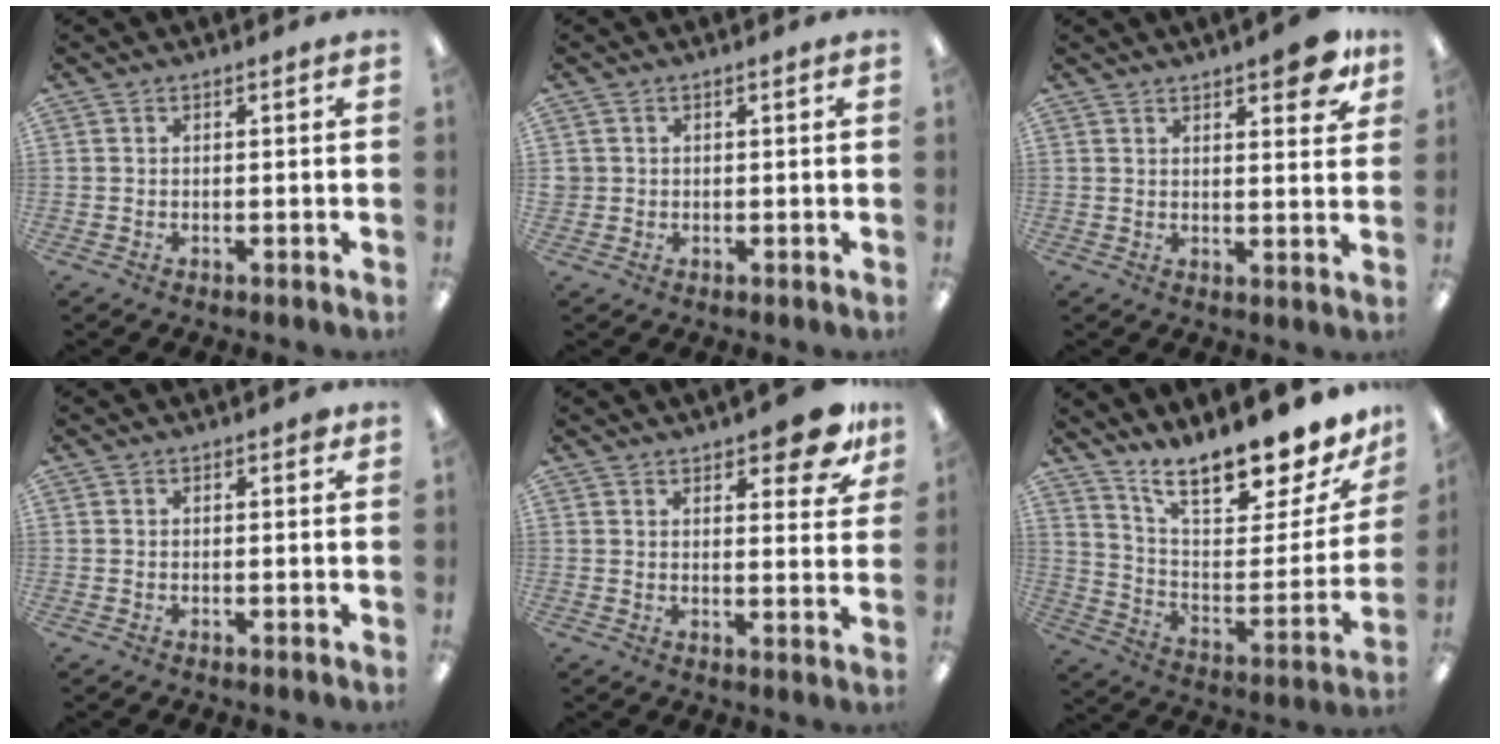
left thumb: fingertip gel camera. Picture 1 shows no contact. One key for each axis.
{"total": 1.5, "fx": 0.2, "fy": 1.4, "fz": 0.2, "tx": -0.004, "ty": 0.003, "tz": 0.003}
{"total": 8.3, "fx": 5.6, "fy": 2.4, "fz": 5.7, "tx": -0.058, "ty": -0.031, "tz": 0.086}
{"total": 0.9, "fx": 0.5, "fy": 0.4, "fz": 0.6, "tx": -0.005, "ty": -0.001, "tz": 0.007}
{"total": 11.5, "fx": 8.0, "fy": 4.0, "fz": 7.1, "tx": -0.075, "ty": -0.052, "tz": 0.133}
{"total": 16.1, "fx": 13.3, "fy": 4.6, "fz": 7.7, "tx": -0.119, "ty": -0.107, "tz": 0.230}